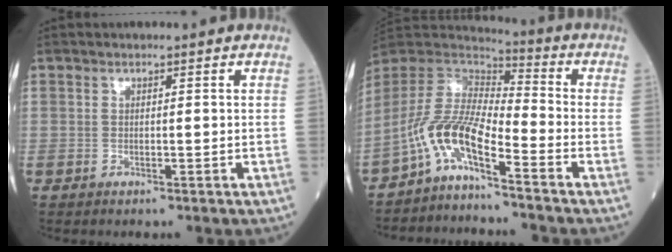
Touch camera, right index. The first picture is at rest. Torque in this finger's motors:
{"motor_torque": [1.03, -1.11, 0.25, 0.21]}